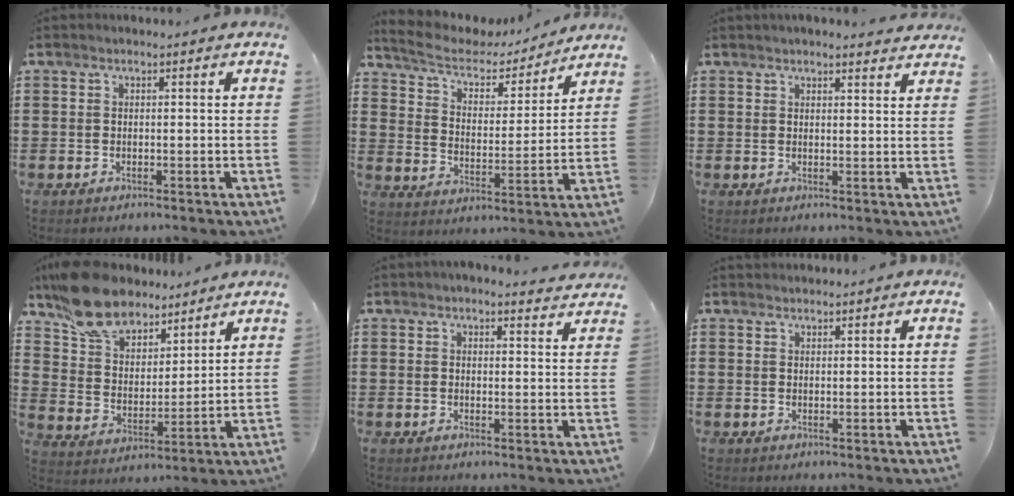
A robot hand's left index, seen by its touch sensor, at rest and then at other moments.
{"total": 5.4, "force": [4.6, 1.8, 1.9], "torque": [-0.064, -0.028, 0.074]}
{"total": 2.1, "force": [2.1, 0.1, 0.3], "torque": [-0.011, -0.003, 0.040]}
{"total": 11.7, "force": [9.8, 5.1, 4.0], "torque": [-0.119, -0.041, 0.188]}
{"total": 2.3, "force": [2.3, 0.3, 0.4], "torque": [-0.007, -0.006, 0.041]}
{"total": 1.2, "force": [1.1, 0.3, -0.2], "torque": [0.000, 0.000, 0.023]}